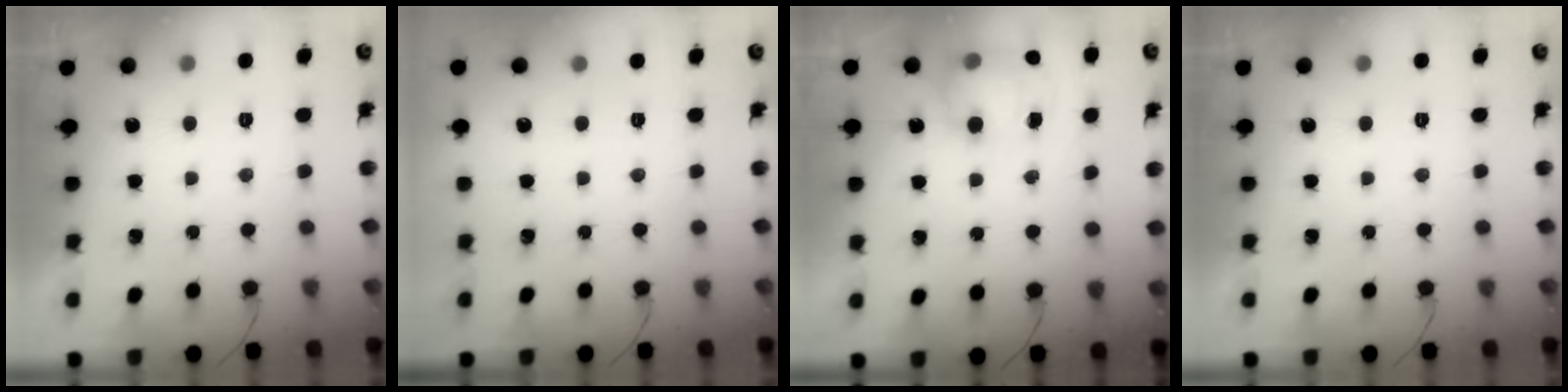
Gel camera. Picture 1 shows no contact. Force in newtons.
{"total": 0.0}
{"total": 8.0, "press": 8.0, "slide": 0.5}
{"total": 0.0}